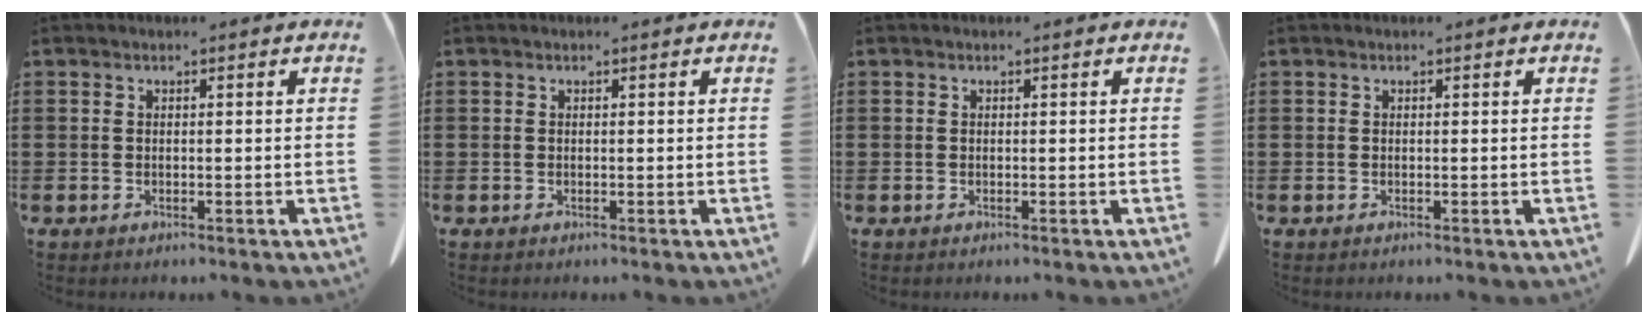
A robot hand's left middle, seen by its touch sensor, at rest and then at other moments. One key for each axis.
{"total": 0.0}
{"total": 0.0}
{"total": 0.0}